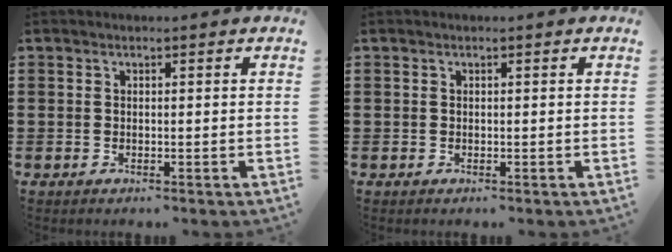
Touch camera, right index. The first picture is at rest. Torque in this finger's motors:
{"motor_torque": [0.01, 0.01, 0.00, 0.00]}